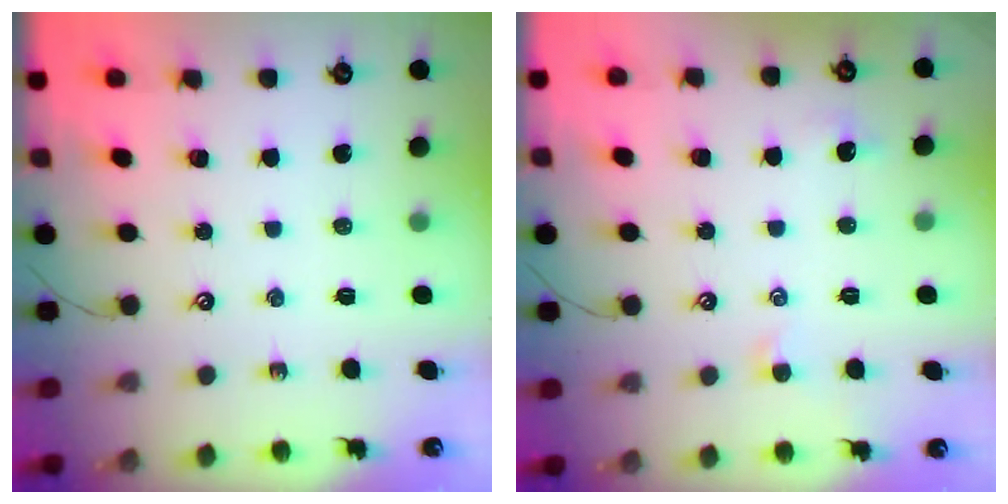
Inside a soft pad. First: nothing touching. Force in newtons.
{"total": 0.0}